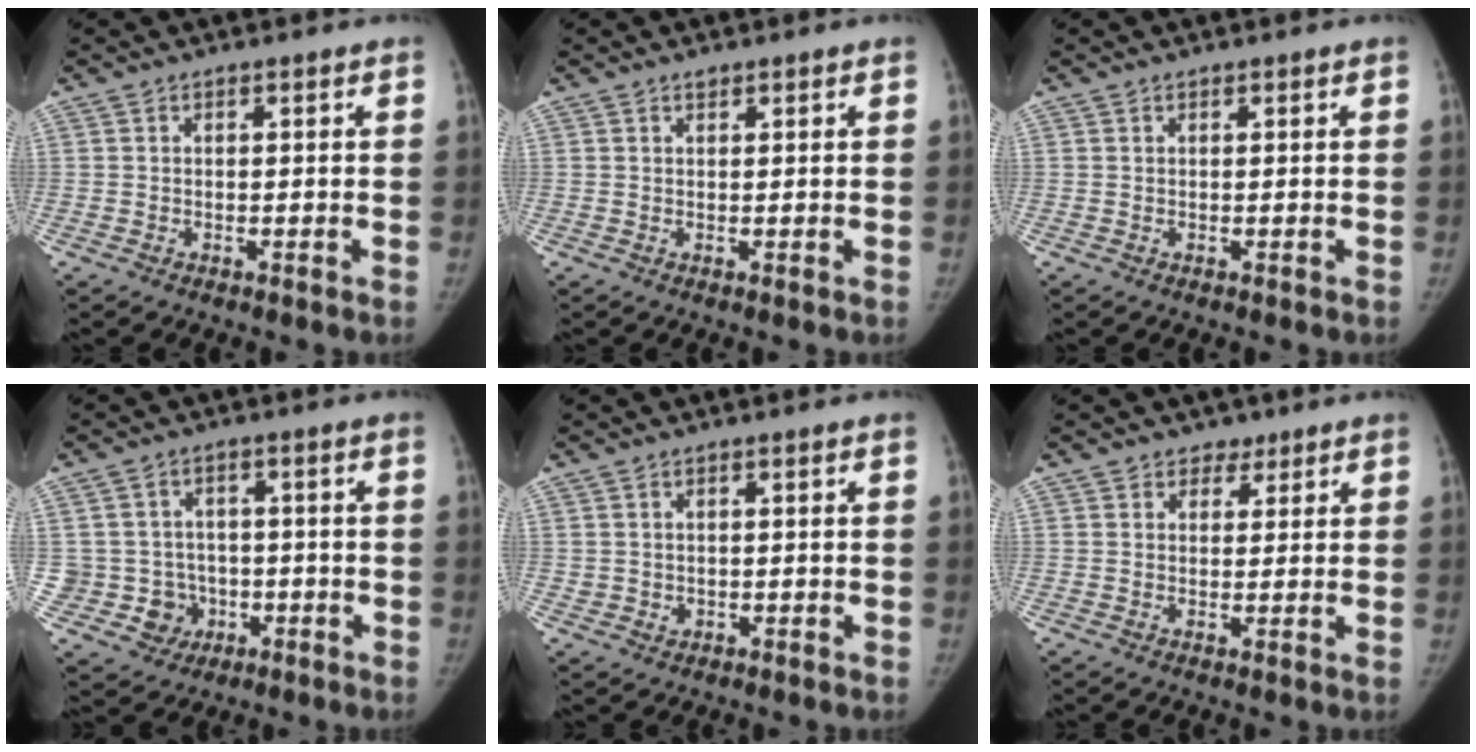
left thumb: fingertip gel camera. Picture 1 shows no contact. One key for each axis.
{"total": 0.8, "fx": 0.6, "fy": 0.4, "fz": 0.3, "tx": -0.002, "ty": -0.004, "tz": 0.009}
{"total": 0.0}
{"total": 7.3, "fx": -1.2, "fy": 7.1, "fz": 1.0, "tx": 0.013, "ty": 0.015, "tz": -0.011}
{"total": 1.6, "fx": 0.1, "fy": 1.5, "fz": 0.4, "tx": -0.005, "ty": 0.000, "tz": 0.009}
{"total": 2.6, "fx": 1.7, "fy": 1.9, "fz": 0.2, "tx": 0.019, "ty": -0.008, "tz": 0.018}